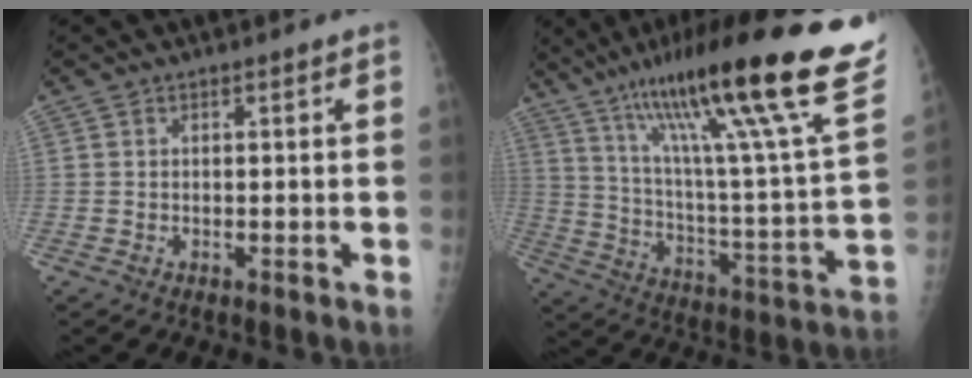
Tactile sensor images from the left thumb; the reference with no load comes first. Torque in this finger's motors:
{"motor_torque": [0.94, 0.41, 1.61, -1.16, 0.18]}